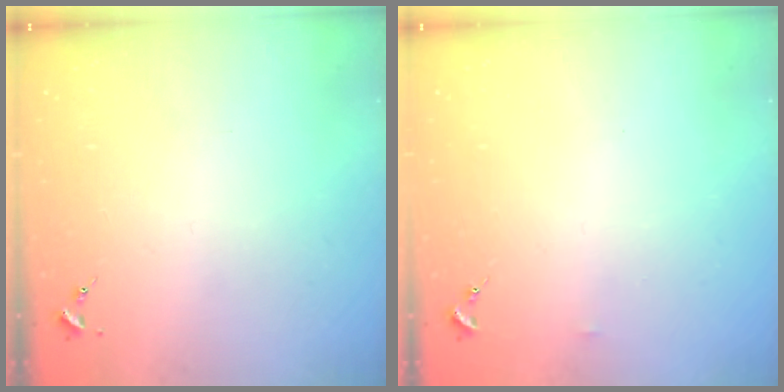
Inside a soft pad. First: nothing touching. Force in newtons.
{"total": 3.2, "press": 3.2, "slide": 0.4}